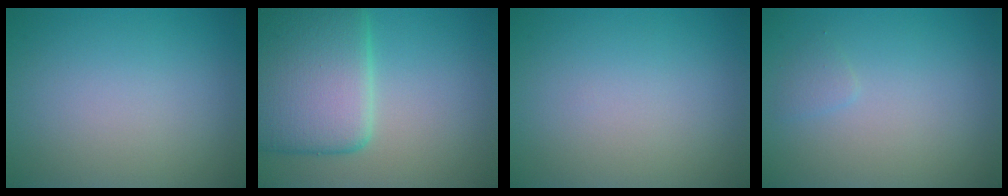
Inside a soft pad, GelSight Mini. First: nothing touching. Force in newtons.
{"total": 8.9, "press": 8.9, "slide": 0.6}
{"total": 0.0}
{"total": 0.7, "press": 0.7, "slide": 0.0}